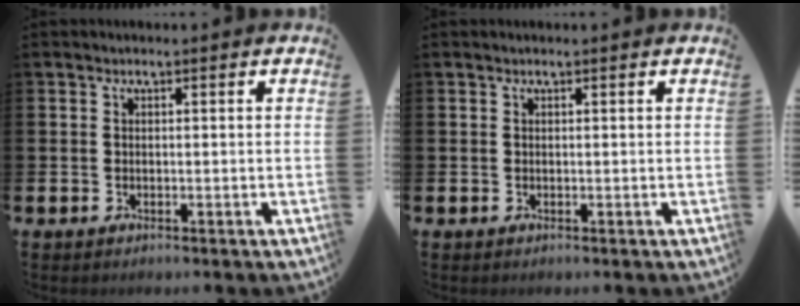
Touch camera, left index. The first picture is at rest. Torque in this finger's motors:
{"motor_torque": [0.49, -0.91, 0.02, 0.01]}